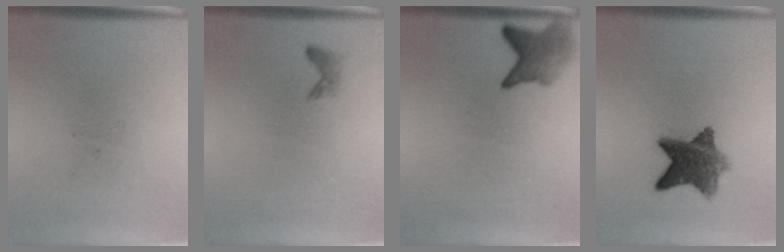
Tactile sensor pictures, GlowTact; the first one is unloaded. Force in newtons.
{"total": 0.8}
{"total": 4.1}
{"total": 8.7}